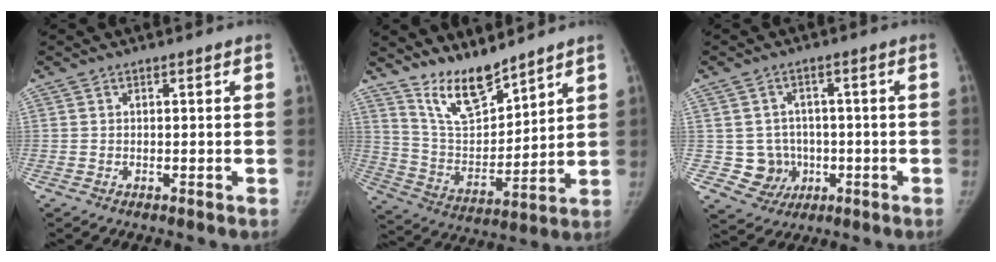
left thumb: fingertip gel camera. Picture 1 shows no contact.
{"total": 11.9, "force": [9.9, 3.6, 5.5], "torque": [-0.073, -0.076, 0.198]}
{"total": 3.9, "force": [-0.6, 3.8, 0.9], "torque": [0.008, 0.007, -0.004]}